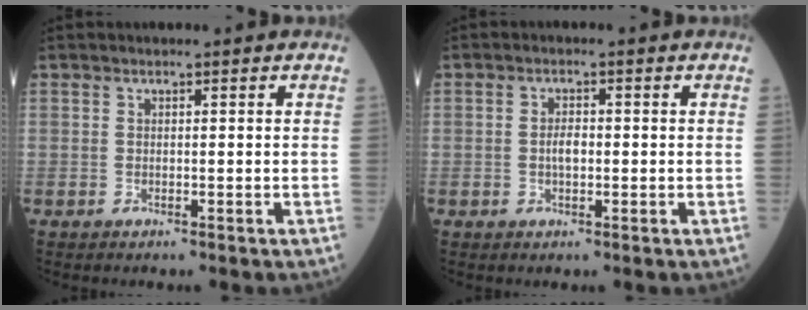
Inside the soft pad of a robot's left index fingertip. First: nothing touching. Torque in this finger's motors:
{"motor_torque": [0.49, 0.23, 0.06, 0.02]}